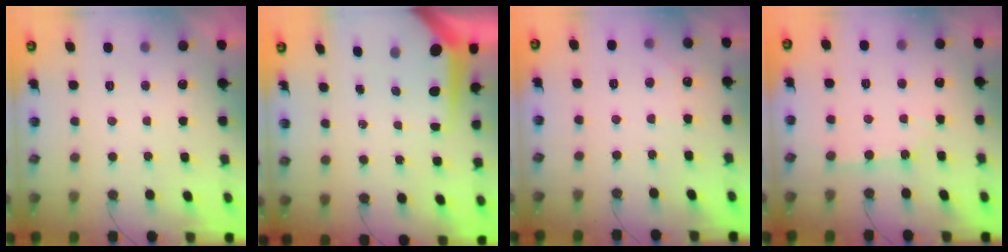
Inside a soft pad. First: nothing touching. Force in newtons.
{"total": 8.3, "press": 8.3, "slide": 0.8}
{"total": 5.2, "press": 5.2, "slide": 0.7}
{"total": 2.1, "press": 2.1, "slide": 0.3}